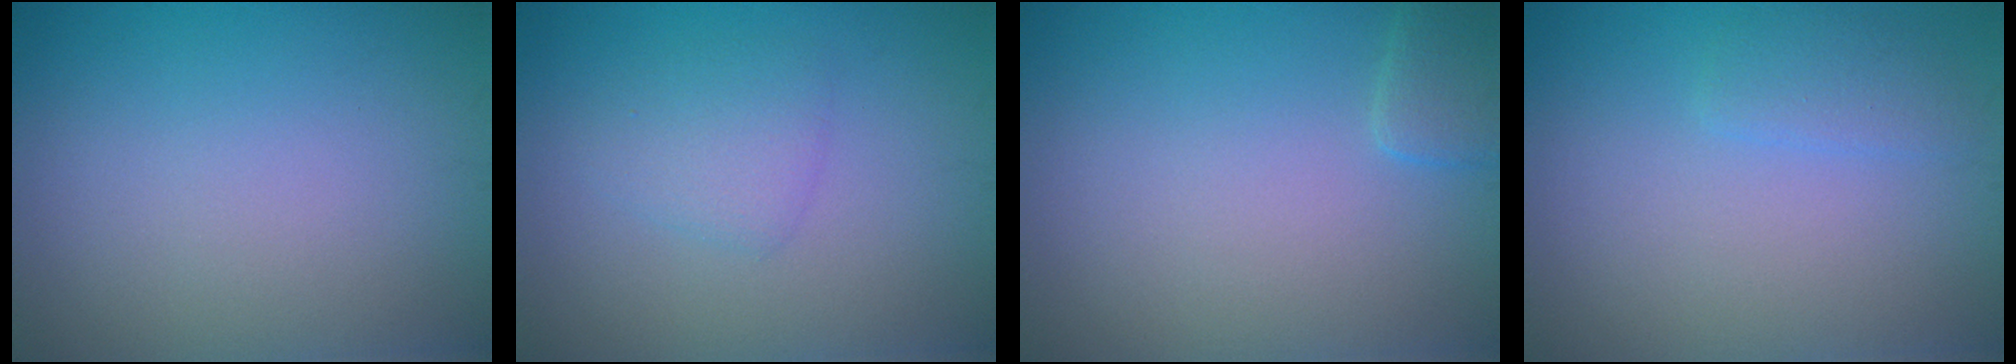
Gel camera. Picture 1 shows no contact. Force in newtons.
{"total": 2.0, "press": 2.0, "slide": 0.2}
{"total": 1.7, "press": 1.7, "slide": 0.2}
{"total": 1.6, "press": 1.6, "slide": 0.0}